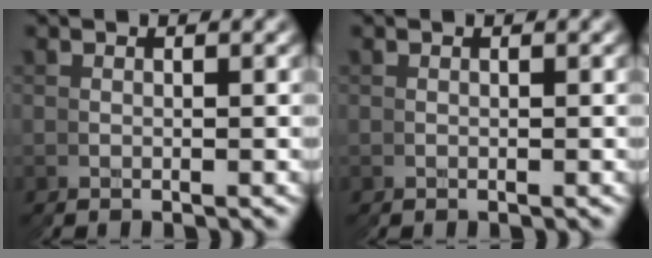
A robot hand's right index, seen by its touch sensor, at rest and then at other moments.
{"total": 0.0}